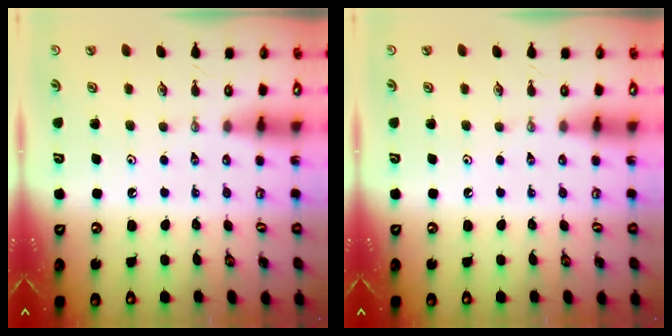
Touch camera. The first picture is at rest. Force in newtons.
{"total": 0.0}